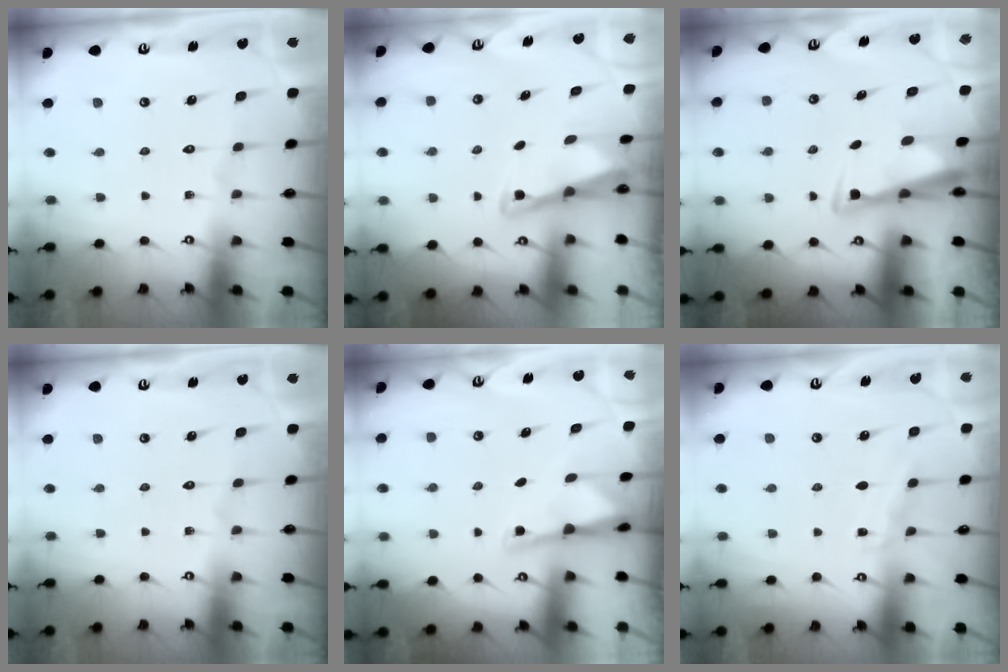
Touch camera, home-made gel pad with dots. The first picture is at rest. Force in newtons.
{"total": 3.0, "press": 2.9, "slide": 0.6}
{"total": 3.4, "press": 3.3, "slide": 0.8}
{"total": 0.0}
{"total": 3.0, "press": 2.9, "slide": 0.6}
{"total": 4.5, "press": 4.5, "slide": 0.5}